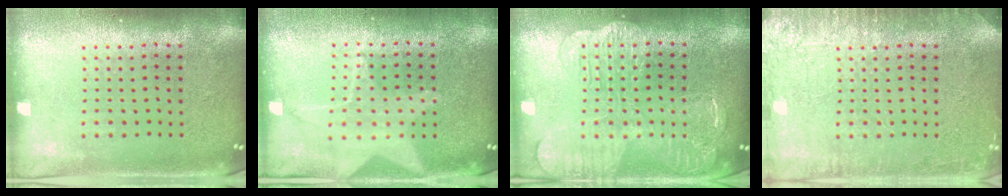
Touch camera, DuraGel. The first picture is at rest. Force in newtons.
{"total": 1.4, "press": 1.3, "slide": 0.4}
{"total": 2.4, "press": 2.3, "slide": 0.5}
{"total": 3.8, "press": 3.8, "slide": 0.6}